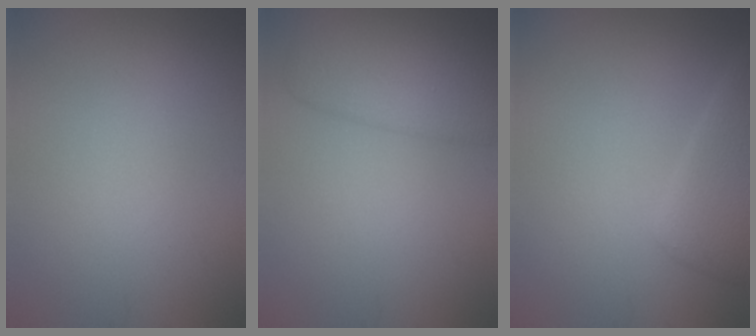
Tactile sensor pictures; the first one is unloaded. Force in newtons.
{"total": 4.3, "press": 4.3, "slide": 0.2}
{"total": 3.5, "press": 3.5, "slide": 0.2}